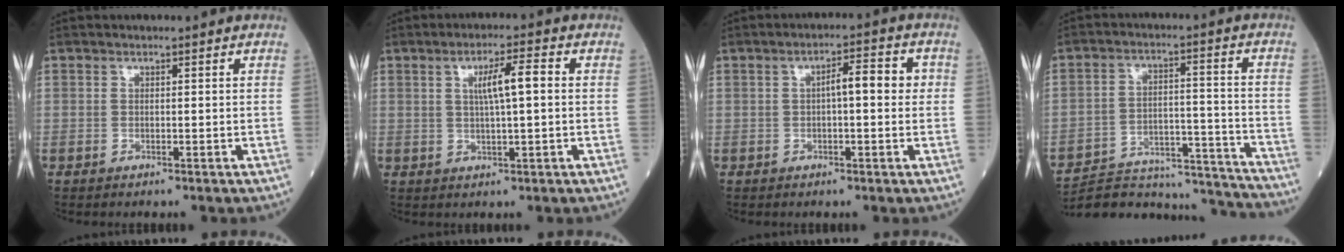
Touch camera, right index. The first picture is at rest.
{"total": 5.5, "force": [1.0, 0.4, 5.3], "torque": [-0.094, 0.007, 0.017]}
{"total": 5.1, "force": [0.5, 1.3, 4.9], "torque": [-0.073, 0.019, 0.004]}
{"total": 21.2, "force": [-20.6, 2.9, 4.1], "torque": [-0.065, 0.025, -0.293]}